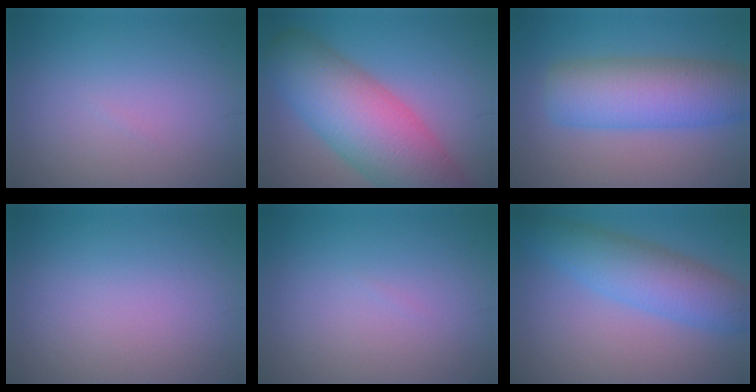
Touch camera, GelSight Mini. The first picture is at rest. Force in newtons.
{"total": 11.0, "press": 11.0, "slide": 0.5}
{"total": 7.9, "press": 7.9, "slide": 0.3}
{"total": 0.0}
{"total": 0.0}
{"total": 5.7, "press": 5.7, "slide": 0.3}